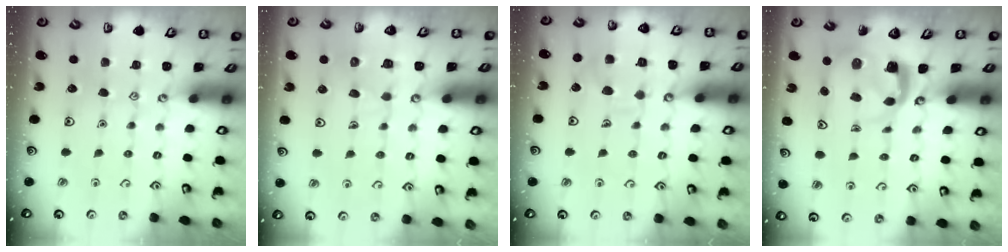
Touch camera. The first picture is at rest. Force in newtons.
{"total": 5.3, "press": 5.3, "slide": 0.5}
{"total": 9.2, "press": 9.2, "slide": 0.7}
{"total": 3.9, "press": 3.9, "slide": 0.5}